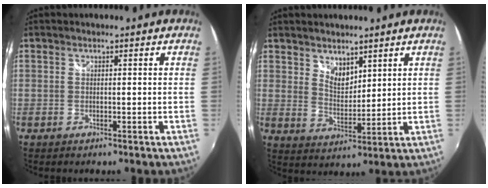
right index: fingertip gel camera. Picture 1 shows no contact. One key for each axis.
{"total": 5.1, "fx": 3.7, "fy": 2.7, "fz": 2.2, "tx": -0.027, "ty": -0.002, "tz": 0.068}